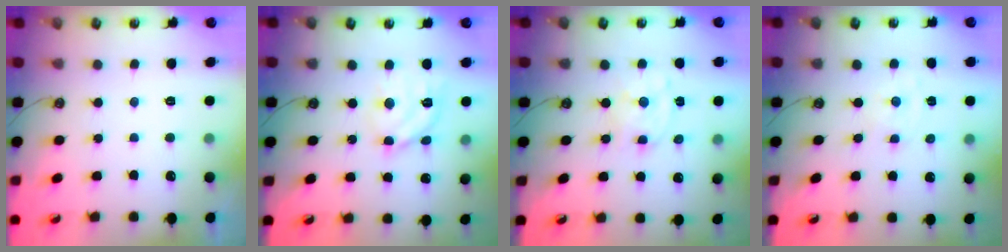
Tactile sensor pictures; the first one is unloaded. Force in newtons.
{"total": 12.6, "press": 12.6, "slide": 1.1}
{"total": 5.7, "press": 5.7, "slide": 0.4}
{"total": 0.0}